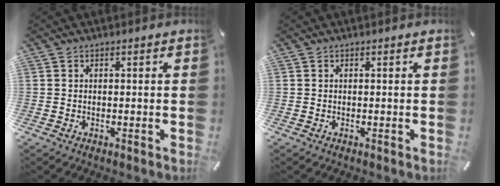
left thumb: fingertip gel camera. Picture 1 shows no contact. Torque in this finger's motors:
{"motor_torque": [0.00, 0.00, -0.03, 0.03, -0.01]}